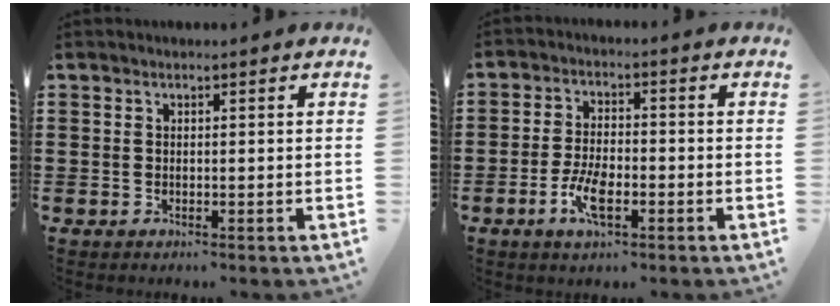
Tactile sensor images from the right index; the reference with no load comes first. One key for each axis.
{"total": 5.7, "fx": -2.3, "fy": 2.3, "fz": 4.7, "tx": -0.104, "ty": 0.000, "tz": -0.049}